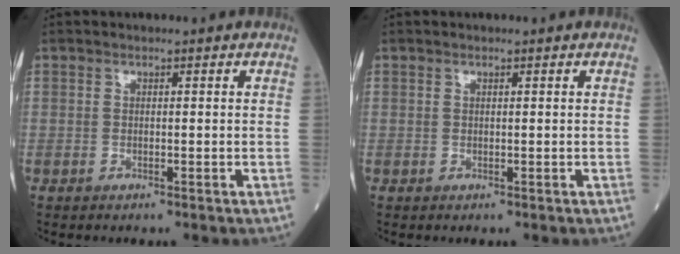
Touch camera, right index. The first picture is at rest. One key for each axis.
{"total": 0.0}